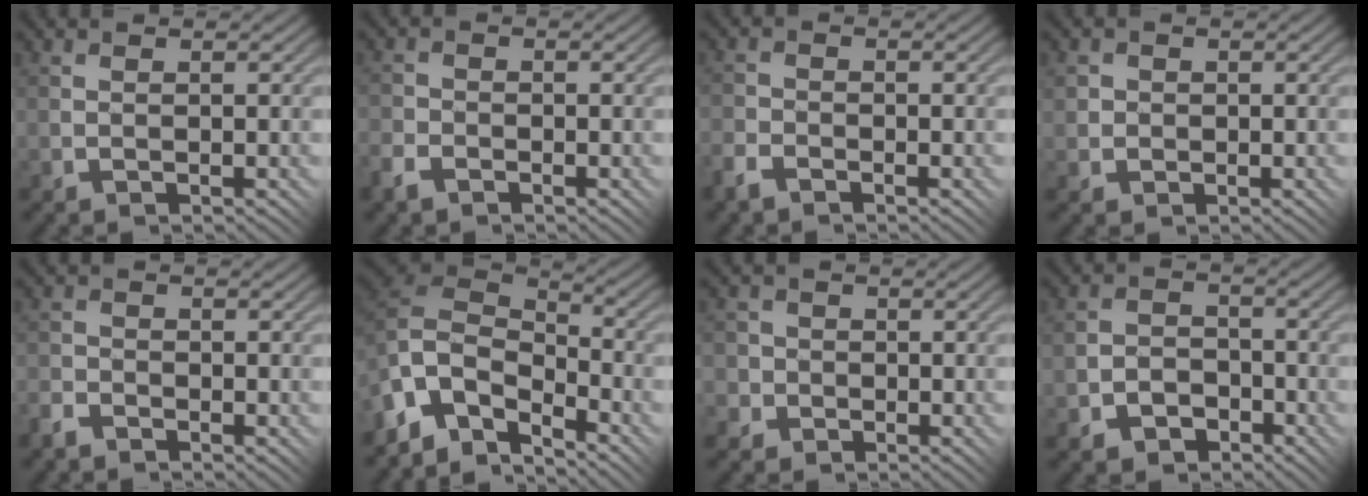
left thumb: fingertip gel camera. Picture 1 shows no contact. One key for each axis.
{"total": 3.1, "fx": -2.2, "fy": 1.9, "fz": 1.1, "tx": -0.032, "ty": -0.003, "tz": -0.052}
{"total": 3.0, "fx": -2.3, "fy": 1.6, "fz": 1.1, "tx": -0.031, "ty": 0.000, "tz": -0.055}
{"total": 2.6, "fx": 0.2, "fy": 2.6, "fz": 0.3, "tx": -0.010, "ty": 0.006, "tz": -0.008}
{"total": 2.4, "fx": -2.0, "fy": 1.2, "fz": 0.6, "tx": -0.020, "ty": 0.002, "tz": -0.049}
{"total": 9.6, "fx": -6.2, "fy": 5.8, "fz": 4.6, "tx": -0.123, "ty": 0.001, "tz": -0.121}
{"total": 4.8, "fx": -1.0, "fy": 4.7, "fz": 0.1, "tx": -0.017, "ty": 0.014, "tz": -0.053}
{"total": 3.9, "fx": -2.6, "fy": 2.7, "fz": 1.4, "tx": -0.023, "ty": 0.003, "tz": -0.052}